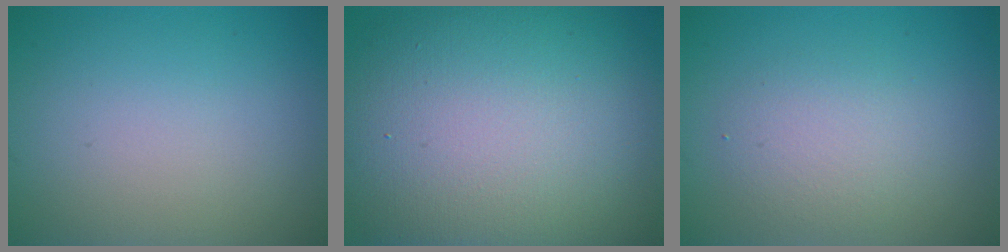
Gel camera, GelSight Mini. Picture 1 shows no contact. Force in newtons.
{"total": 16.8, "press": 16.8, "slide": 0.7}
{"total": 2.7, "press": 2.7, "slide": 0.1}